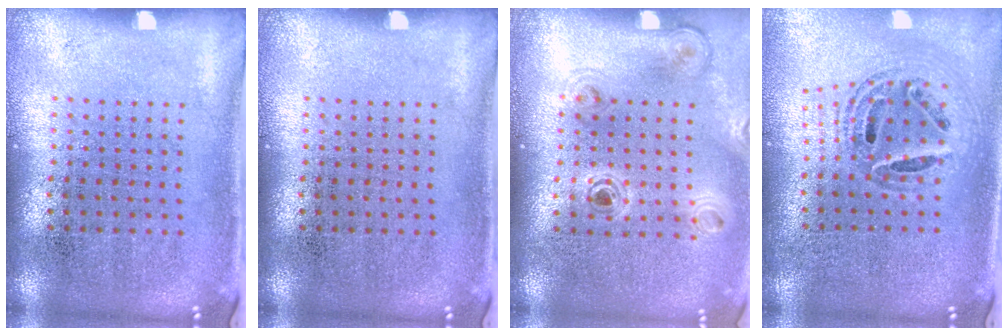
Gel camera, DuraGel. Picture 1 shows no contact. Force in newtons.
{"total": 0.0}
{"total": 1.0, "press": 1.0, "slide": 0.1}
{"total": 0.9, "press": 0.9, "slide": 0.2}